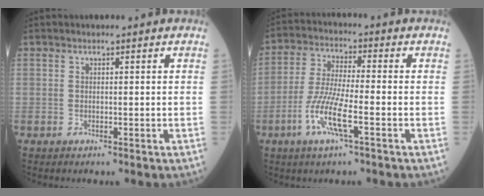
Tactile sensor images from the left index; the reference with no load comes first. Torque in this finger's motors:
{"motor_torque": [0.66, 0.61, 0.28, 0.12]}